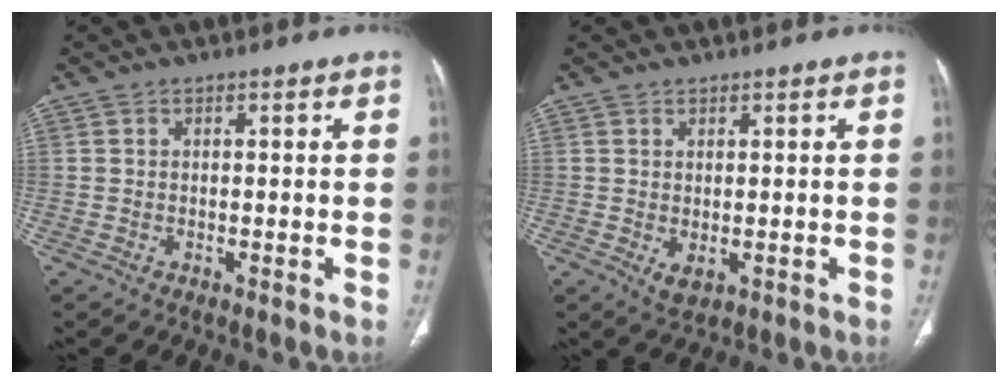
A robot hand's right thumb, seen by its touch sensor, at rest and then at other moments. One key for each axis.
{"total": 2.3, "fx": -0.1, "fy": 1.3, "fz": 1.9, "tx": -0.031, "ty": -0.004, "tz": 0.009}